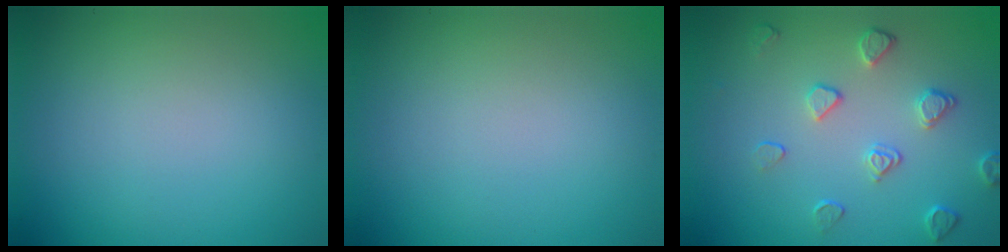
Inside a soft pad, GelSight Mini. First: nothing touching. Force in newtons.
{"total": 0.0}
{"total": 2.4, "press": 1.9, "slide": 1.4}